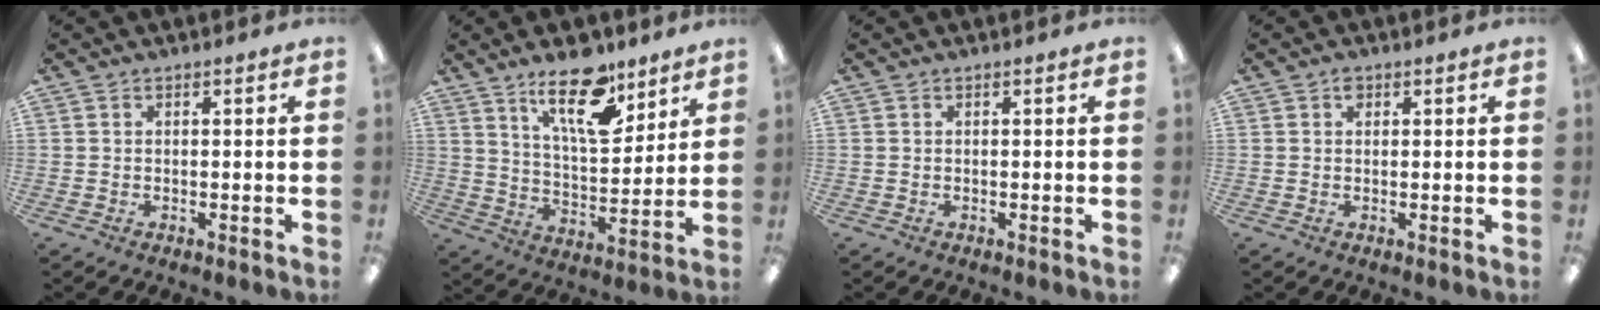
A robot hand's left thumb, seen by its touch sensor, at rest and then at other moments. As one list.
[{"total": 17.2, "force": [11.3, 7.0, 10.9], "torque": [-0.169, -0.056, 0.189]}, {"total": 0.0}, {"total": 1.3, "force": [0.6, 0.8, 0.7], "torque": [-0.007, 0.000, 0.009]}]